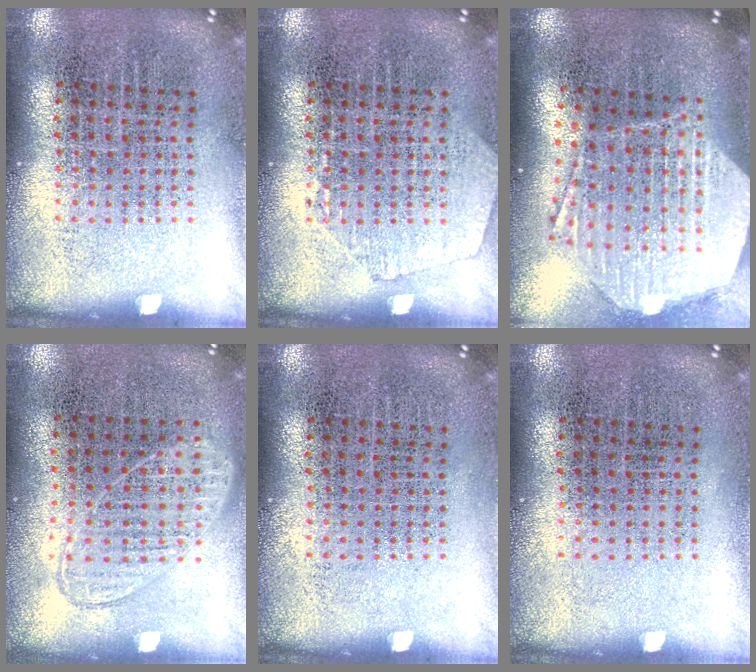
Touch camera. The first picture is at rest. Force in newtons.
{"total": 1.2, "press": 1.2, "slide": 0.2}
{"total": 2.8, "press": 2.3, "slide": 1.7}
{"total": 0.9, "press": 0.8, "slide": 0.3}
{"total": 0.0}
{"total": 0.0}